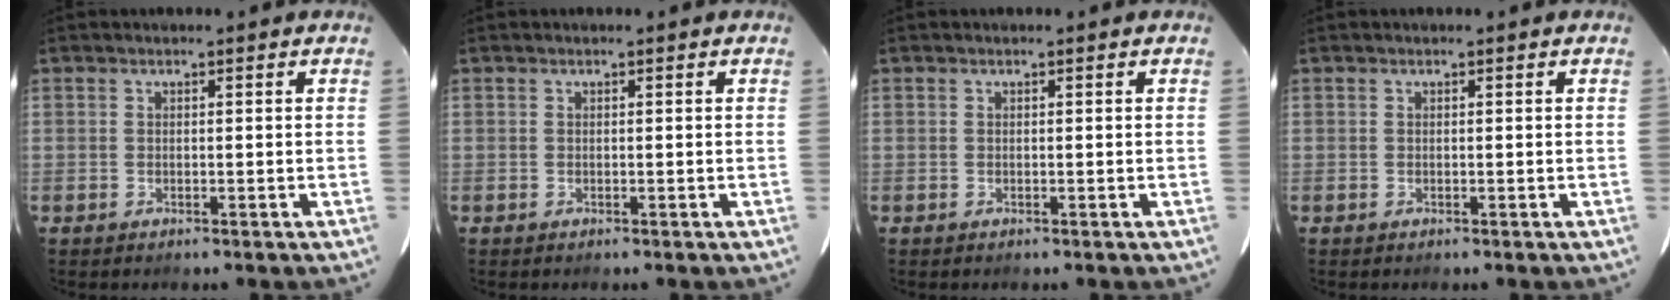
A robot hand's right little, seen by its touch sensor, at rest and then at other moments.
{"total": 0.0}
{"total": 0.0}
{"total": 0.0}